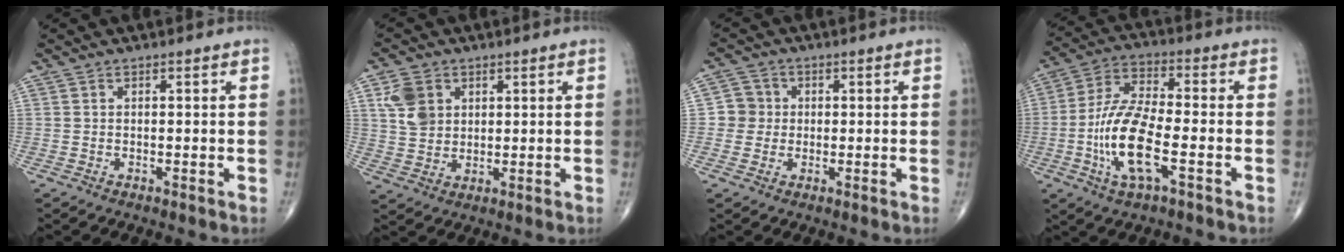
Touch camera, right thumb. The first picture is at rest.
{"total": 6.9, "force": [2.5, 5.3, 3.5], "torque": [-0.050, -0.007, 0.054]}
{"total": 4.1, "force": [0.0, 4.1, 0.6], "torque": [0.020, 0.009, -0.007]}
{"total": 13.8, "force": [-4.0, 4.6, 12.3], "torque": [-0.254, 0.019, -0.079]}